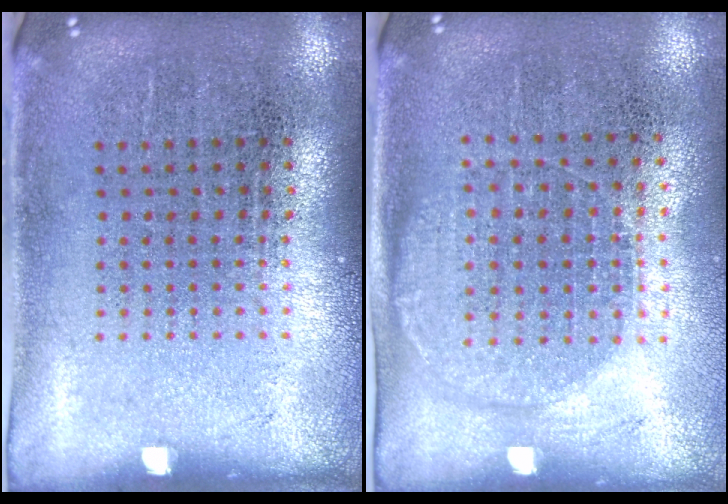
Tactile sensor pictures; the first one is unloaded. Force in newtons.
{"total": 1.4, "press": 1.2, "slide": 0.6}